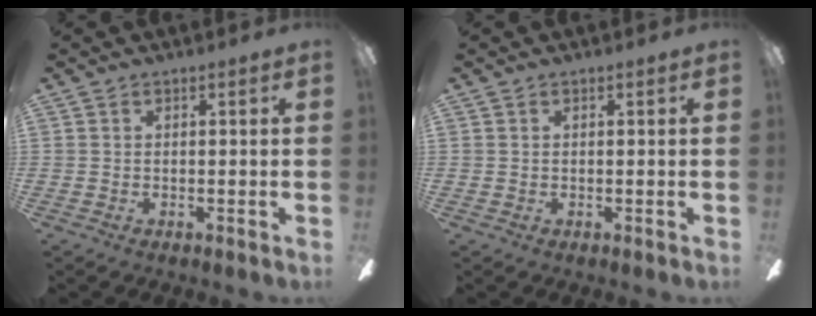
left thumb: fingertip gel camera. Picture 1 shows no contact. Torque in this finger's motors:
{"motor_torque": [-0.06, -0.10, 0.07, 0.28, 0.02]}